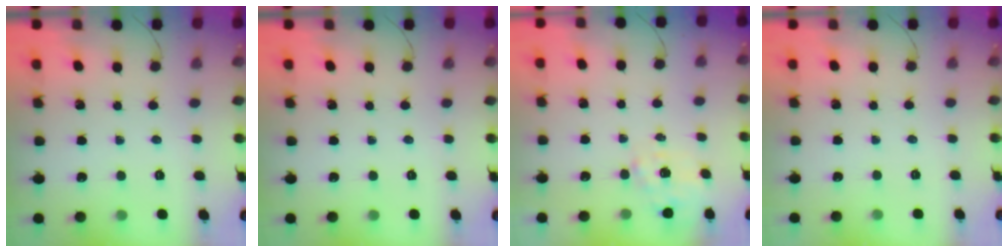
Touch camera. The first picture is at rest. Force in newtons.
{"total": 0.0}
{"total": 2.2, "press": 2.1, "slide": 0.7}
{"total": 2.4, "press": 2.4, "slide": 0.5}